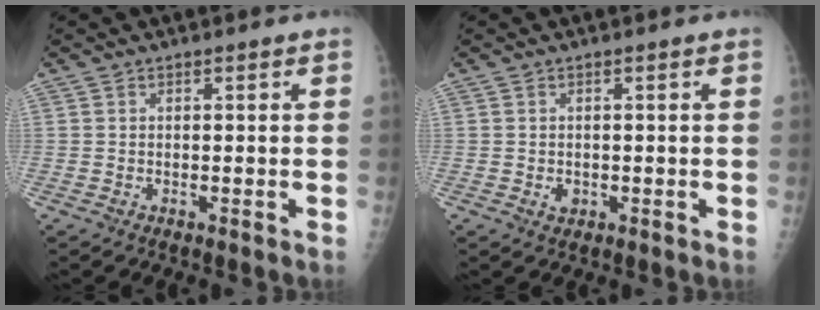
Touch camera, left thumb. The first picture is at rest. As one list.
[{"total": 1.4, "force": [0.1, 1.0, 1.0], "torque": [-0.010, -0.001, 0.007]}]